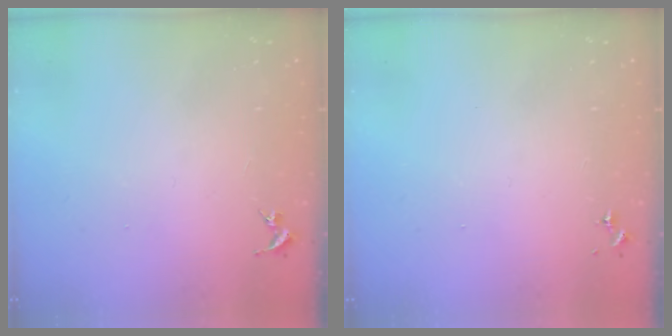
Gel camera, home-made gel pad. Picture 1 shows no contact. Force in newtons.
{"total": 0.0}